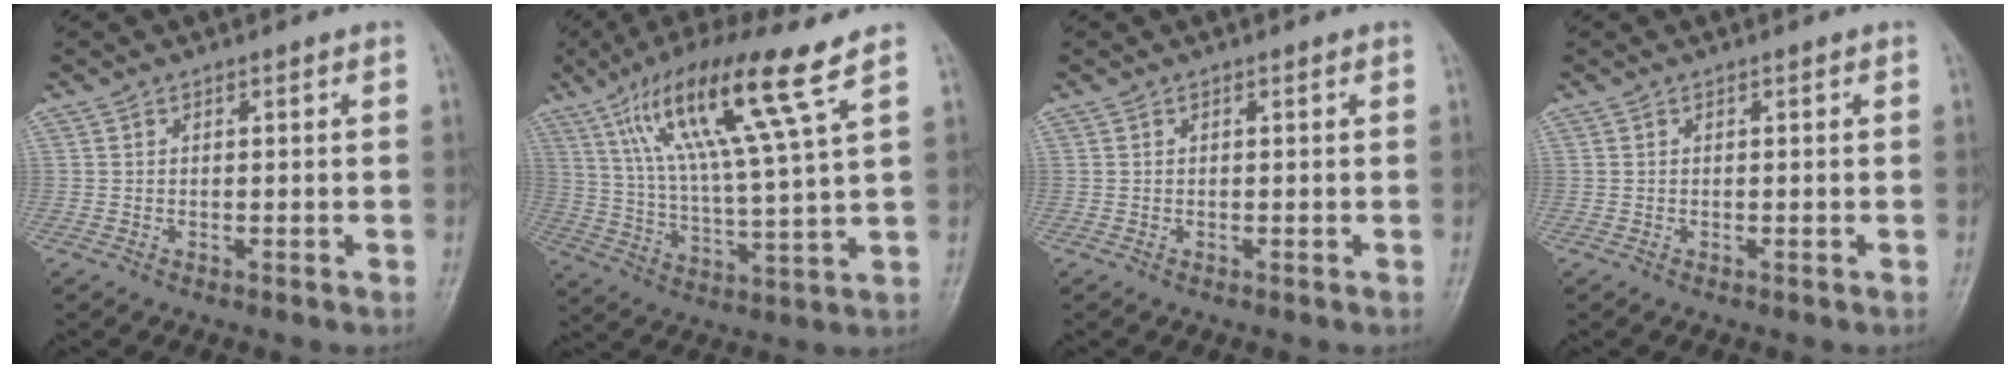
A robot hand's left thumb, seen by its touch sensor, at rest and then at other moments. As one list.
[{"total": 17.7, "force": [9.3, 1.2, 15.0], "torque": [-0.280, -0.027, 0.170]}, {"total": 0.0}, {"total": 0.0}]